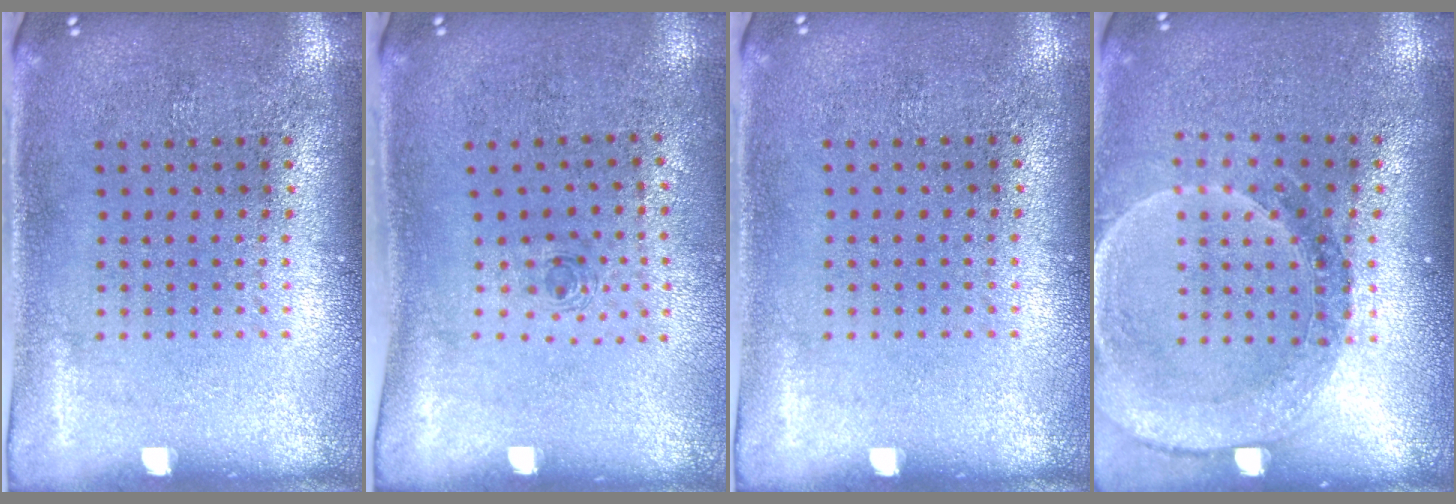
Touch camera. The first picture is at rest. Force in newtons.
{"total": 0.7, "press": 0.2, "slide": 0.6}
{"total": 0.0}
{"total": 1.4, "press": 1.4, "slide": 0.1}